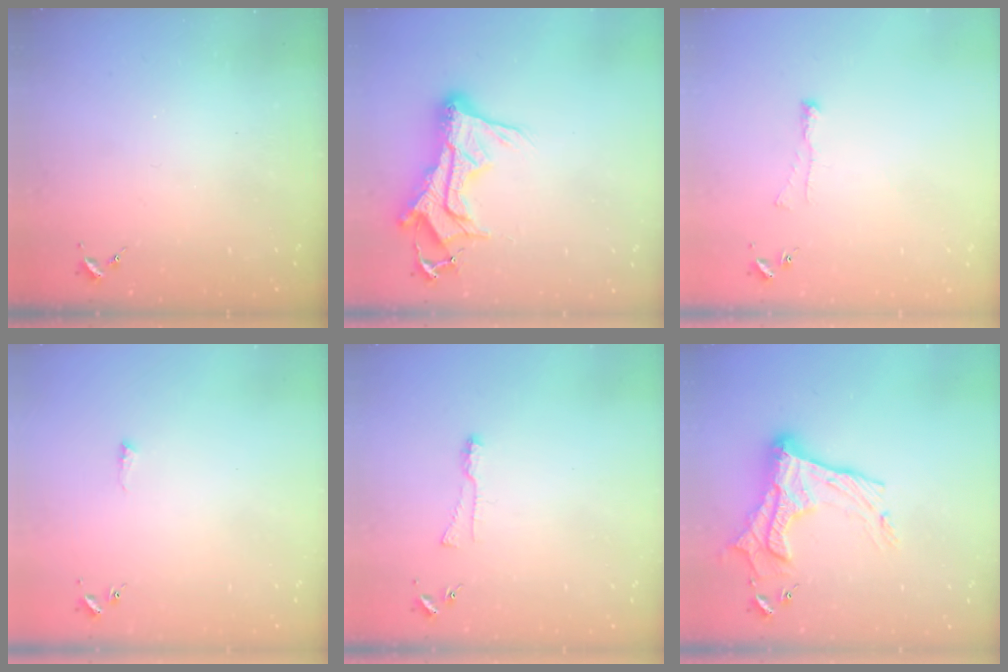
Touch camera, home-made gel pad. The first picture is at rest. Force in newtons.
{"total": 17.8, "press": 17.8, "slide": 1.6}
{"total": 2.7, "press": 2.6, "slide": 0.7}
{"total": 4.8, "press": 4.7, "slide": 0.7}
{"total": 6.9, "press": 6.8, "slide": 0.8}
{"total": 19.3, "press": 19.3, "slide": 1.3}